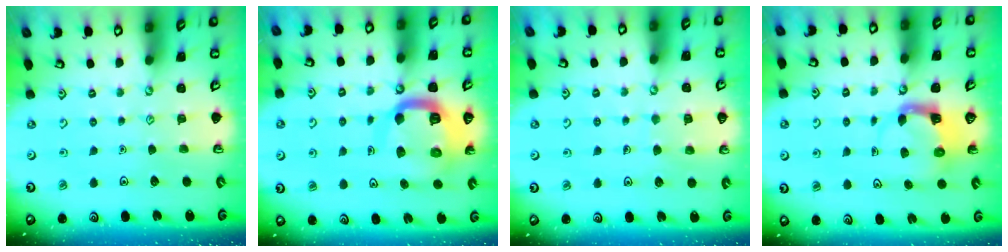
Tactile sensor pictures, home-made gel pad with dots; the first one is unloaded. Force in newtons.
{"total": 13.4, "press": 13.3, "slide": 1.6}
{"total": 6.0, "press": 6.0, "slide": 0.5}
{"total": 3.9, "press": 3.8, "slide": 0.7}